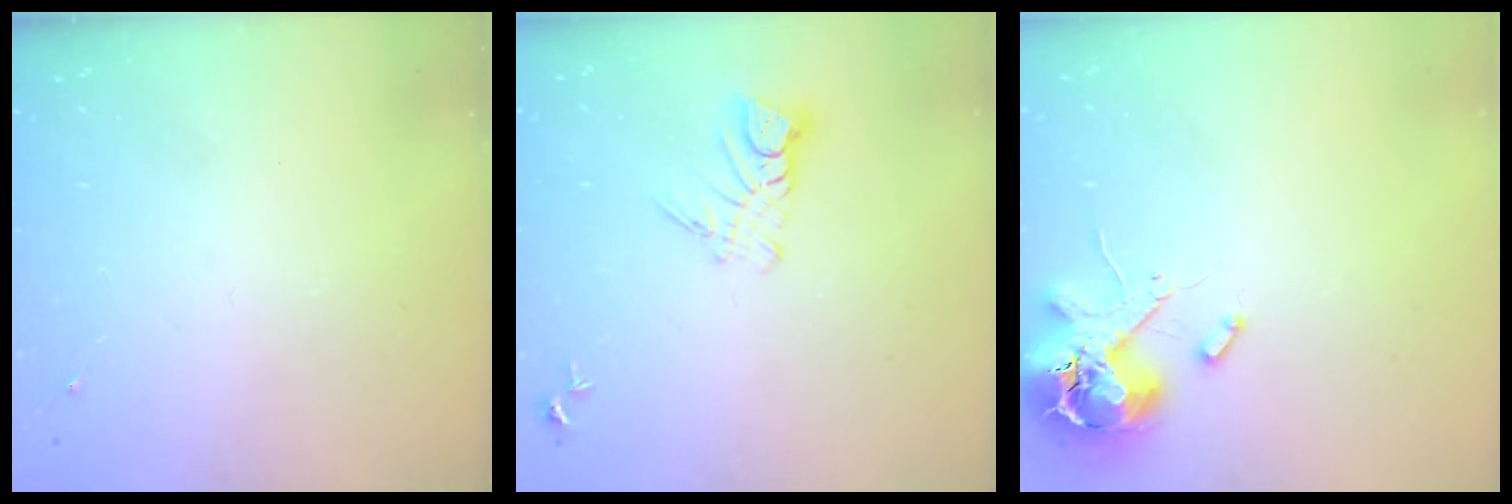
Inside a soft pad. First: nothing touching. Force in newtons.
{"total": 6.6, "press": 6.5, "slide": 0.6}
{"total": 12.2, "press": 12.0, "slide": 1.8}